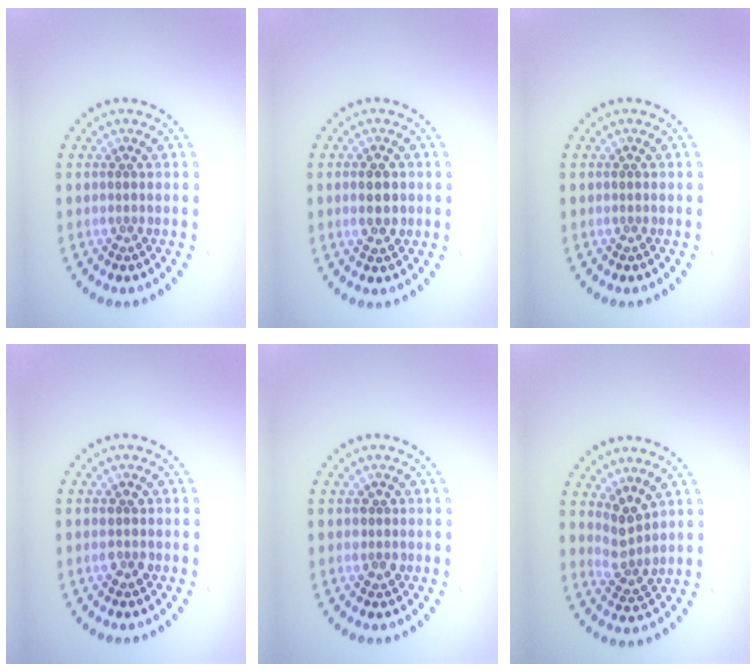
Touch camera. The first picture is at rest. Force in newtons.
{"total": 3.1, "press": 3.1, "slide": 0.1}
{"total": 0.0}
{"total": 1.4, "press": 1.3, "slide": 0.2}
{"total": 1.2, "press": 1.1, "slide": 0.6}
{"total": 2.7, "press": 1.9, "slide": 1.8}